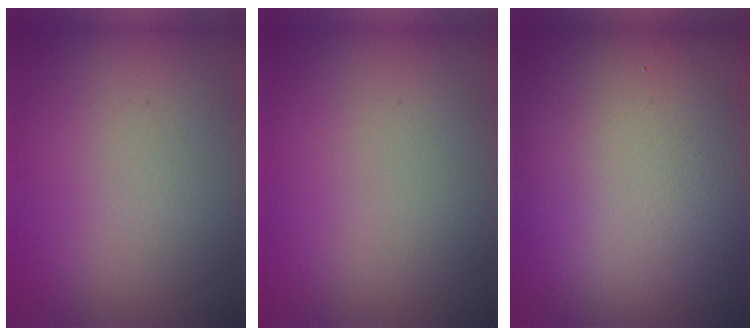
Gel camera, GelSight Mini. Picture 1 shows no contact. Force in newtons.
{"total": 0.0}
{"total": 24.9, "press": 24.9, "slide": 0.8}